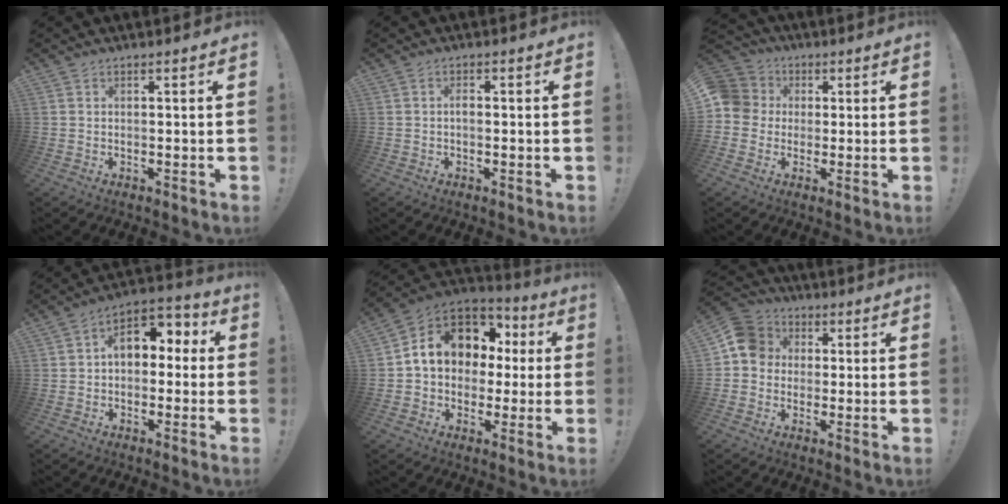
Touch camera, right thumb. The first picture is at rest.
{"total": 1.3, "force": [-0.5, 0.6, 1.0], "torque": [-0.026, 0.009, -0.010]}
{"total": 7.7, "force": [-0.2, 7.5, 1.9], "torque": [-0.038, 0.011, 0.000]}
{"total": 9.2, "force": [1.7, 6.7, 6.1], "torque": [-0.085, 0.005, 0.035]}
{"total": 13.6, "force": [3.5, 10.9, 7.4], "torque": [-0.109, -0.006, 0.072]}
{"total": 9.1, "force": [0.7, 8.4, 3.5], "torque": [-0.041, 0.011, 0.016]}